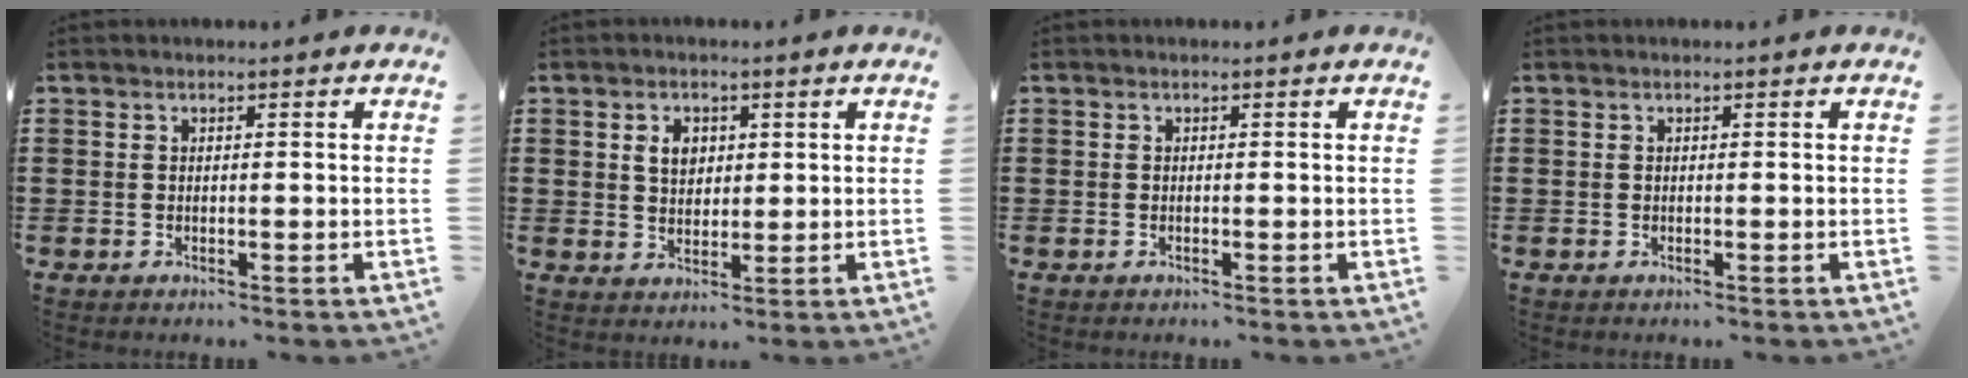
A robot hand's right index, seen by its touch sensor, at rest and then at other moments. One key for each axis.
{"total": 3.6, "fx": 1.1, "fy": 2.7, "fz": 2.2, "tx": -0.052, "ty": 0.012, "tz": 0.019}
{"total": 0.0}
{"total": 0.0}